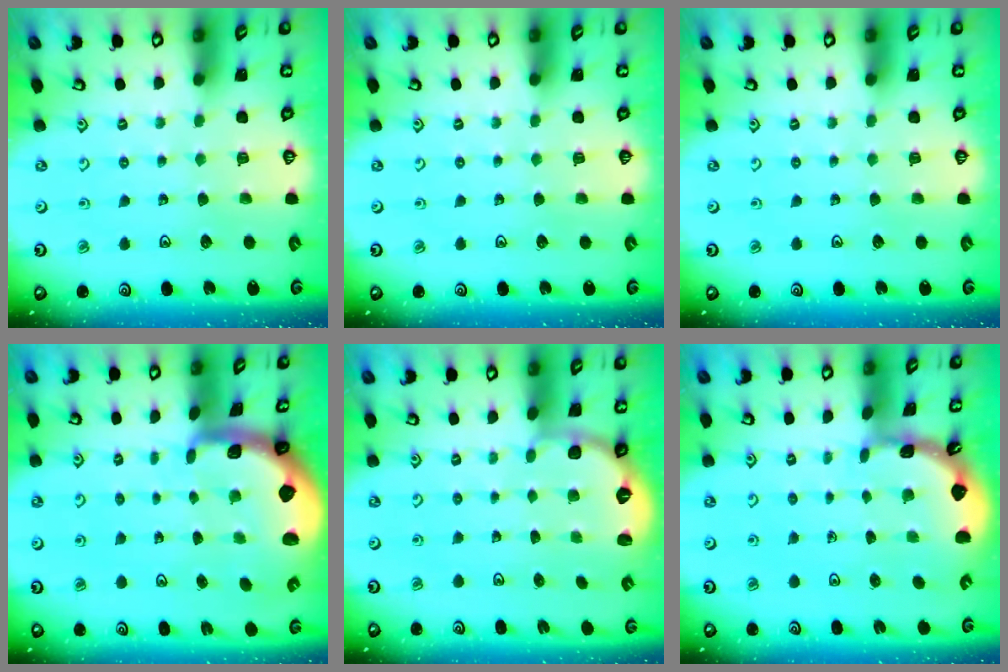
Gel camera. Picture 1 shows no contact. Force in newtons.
{"total": 0.0}
{"total": 0.0}
{"total": 2.9, "press": 2.9, "slide": 0.5}
{"total": 2.6, "press": 1.7, "slide": 1.9}
{"total": 1.6, "press": 1.6, "slide": 0.2}